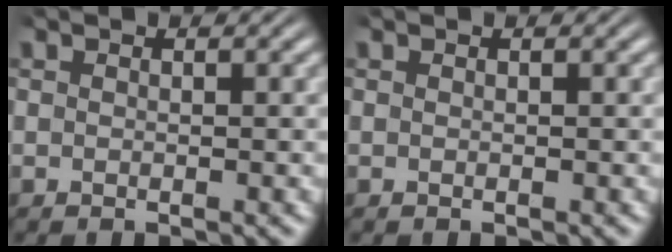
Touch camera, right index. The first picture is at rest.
{"total": 0.0}